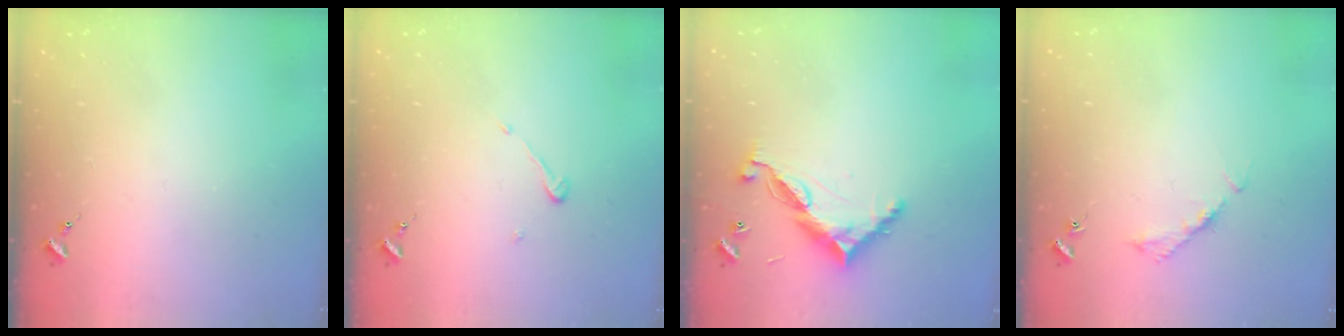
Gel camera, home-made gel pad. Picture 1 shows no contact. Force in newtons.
{"total": 3.9, "press": 3.9, "slide": 0.3}
{"total": 9.9, "press": 9.9, "slide": 0.4}
{"total": 4.1, "press": 4.1, "slide": 0.3}